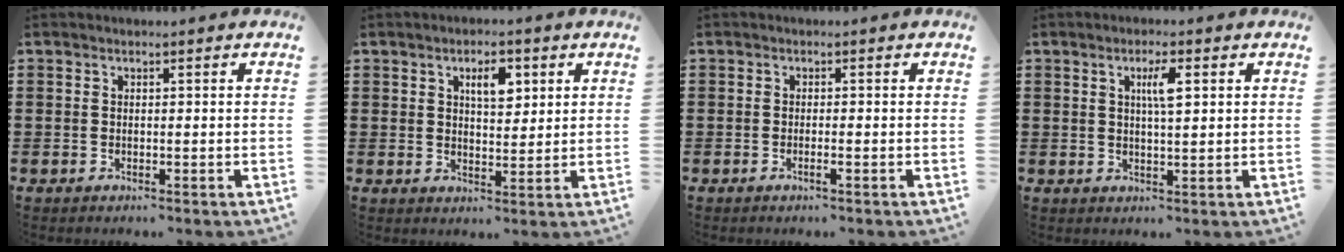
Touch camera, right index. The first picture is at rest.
{"total": 4.4, "force": [2.0, 1.9, 3.4], "torque": [-0.049, 0.000, 0.028]}
{"total": 1.0, "force": [-0.6, 0.0, 0.8], "torque": [-0.013, -0.004, -0.011]}
{"total": 3.7, "force": [1.1, 0.8, 3.4], "torque": [-0.071, 0.007, 0.015]}